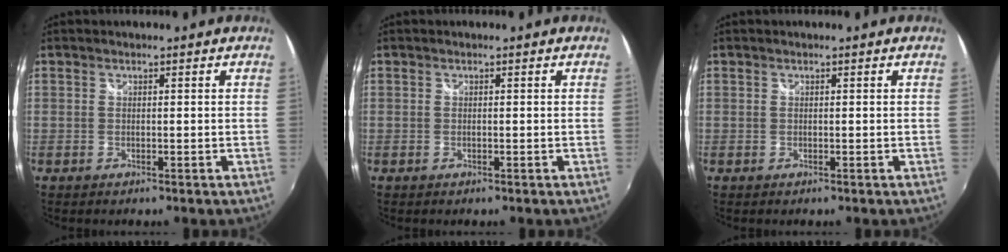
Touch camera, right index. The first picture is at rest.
{"total": 0.0}
{"total": 0.0}